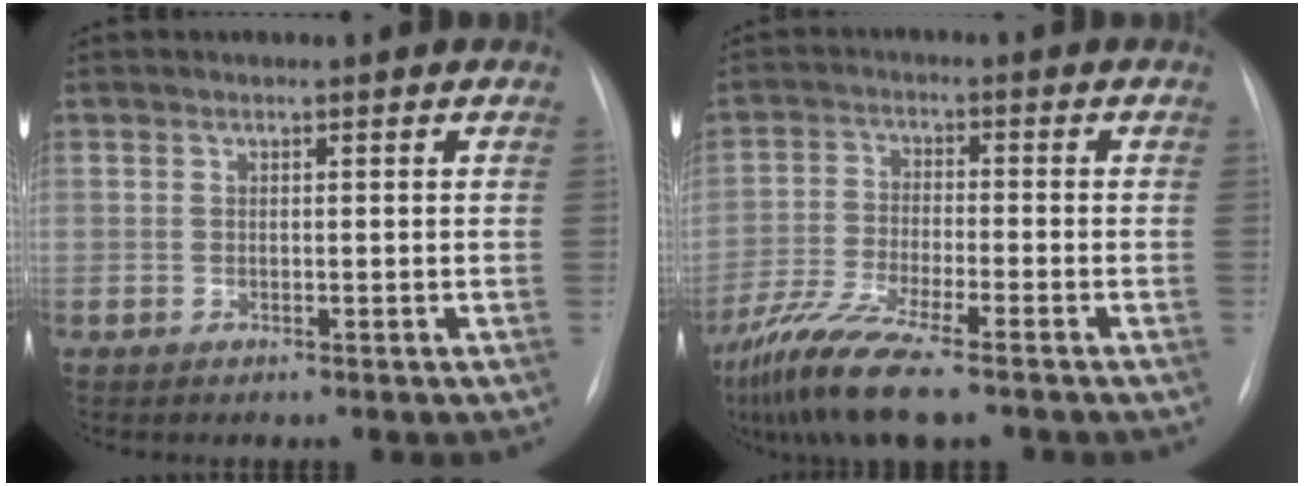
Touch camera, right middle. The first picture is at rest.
{"total": 10.3, "force": [-7.4, 1.2, 7.0], "torque": [-0.146, -0.029, -0.137]}